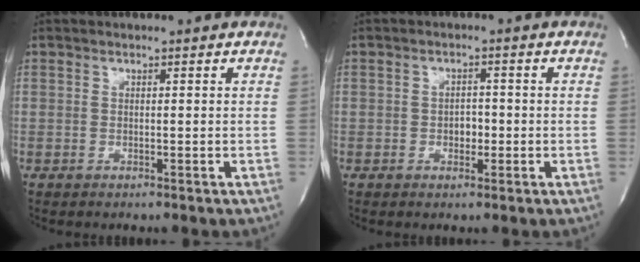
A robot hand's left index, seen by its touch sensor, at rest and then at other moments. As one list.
[{"total": 1.9, "force": [-0.7, 1.3, 1.3], "torque": [-0.021, -0.001, -0.008]}]